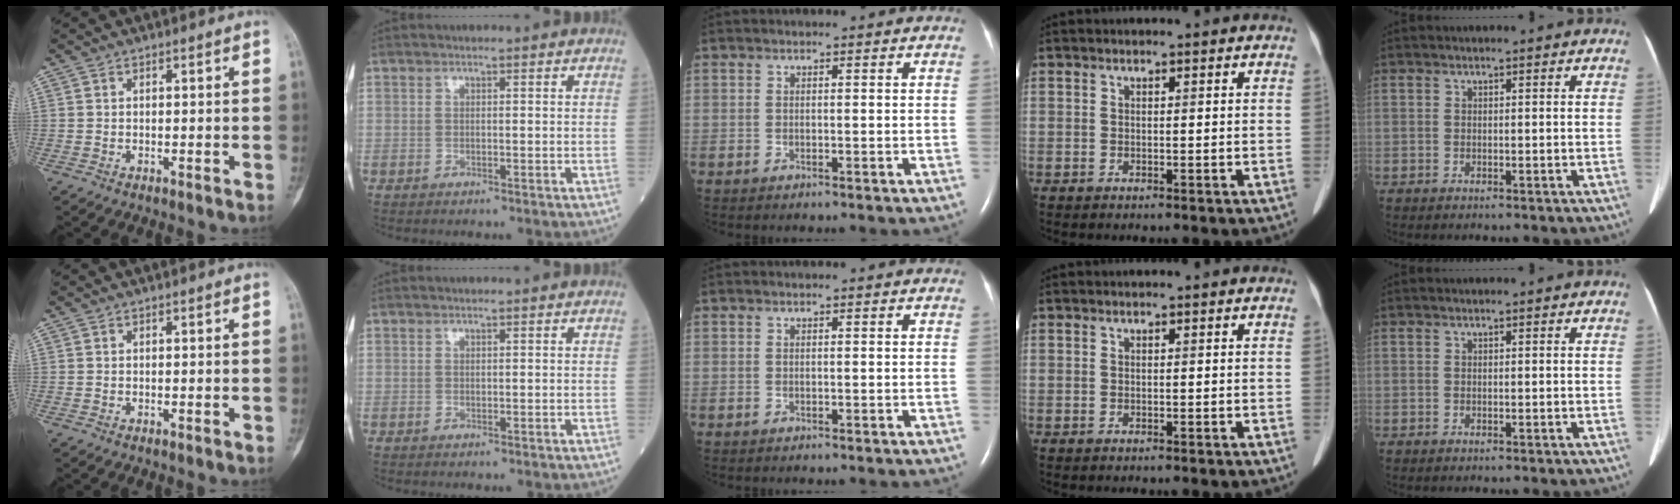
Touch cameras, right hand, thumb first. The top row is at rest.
{}